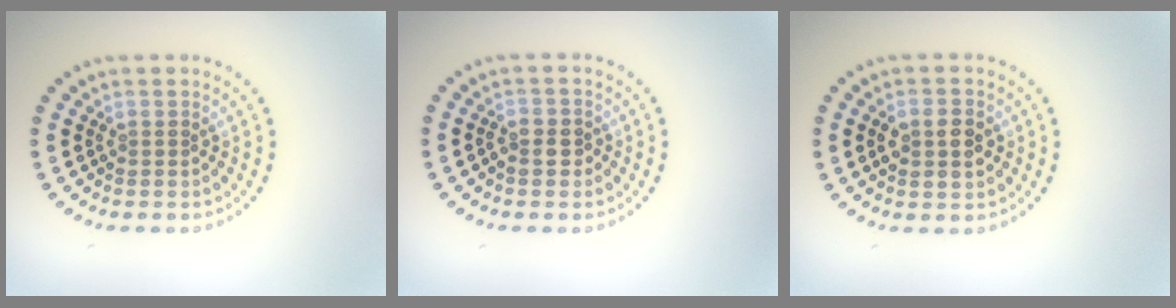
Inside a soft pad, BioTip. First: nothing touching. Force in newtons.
{"total": 1.3, "press": 1.2, "slide": 0.5}
{"total": 2.7, "press": 2.7, "slide": 0.1}